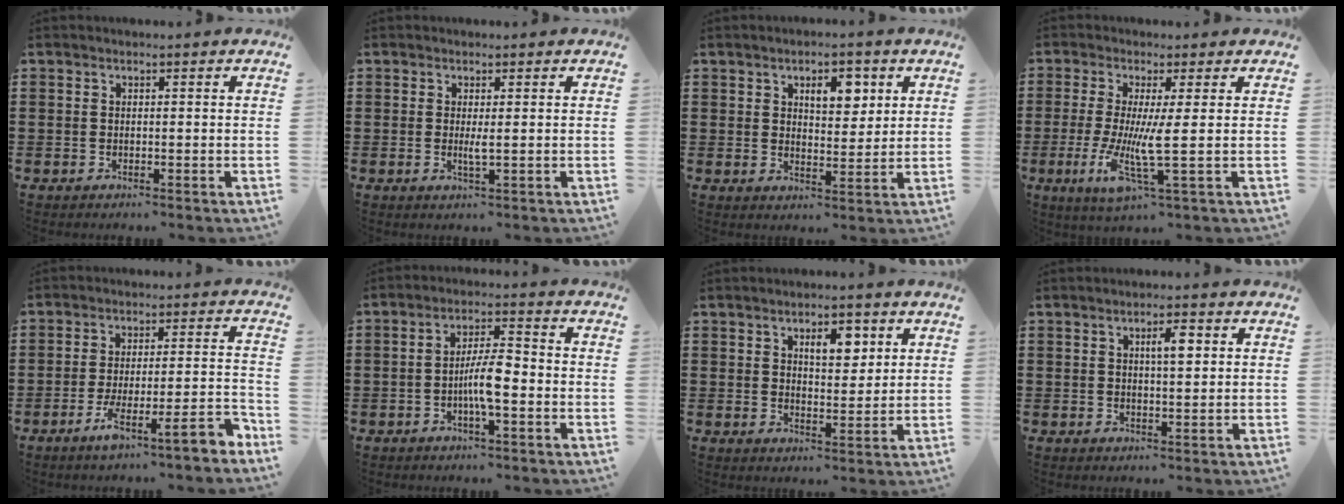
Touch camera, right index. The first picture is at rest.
{"total": 1.7, "force": [0.0, 0.1, 1.7], "torque": [-0.032, -0.004, -0.001]}
{"total": 5.5, "force": [2.5, 2.8, 4.0], "torque": [-0.055, 0.000, 0.034]}
{"total": 7.2, "force": [-0.6, 0.0, 7.1], "torque": [-0.158, -0.026, -0.018]}
{"total": 8.5, "force": [-5.7, 0.7, 6.3], "torque": [-0.109, -0.007, -0.107]}
{"total": 6.1, "force": [-1.4, 1.4, 5.7], "torque": [-0.114, 0.005, -0.032]}
{"total": 5.2, "force": [2.3, 2.5, 3.9], "torque": [-0.062, 0.002, 0.033]}
{"total": 3.5, "force": [0.9, 1.0, 3.2], "torque": [-0.049, 0.002, 0.009]}